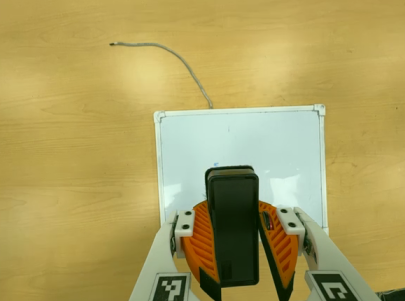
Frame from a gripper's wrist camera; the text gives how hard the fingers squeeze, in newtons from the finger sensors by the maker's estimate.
{"total": 9.8, "left": 9.8, "right": 9.9}